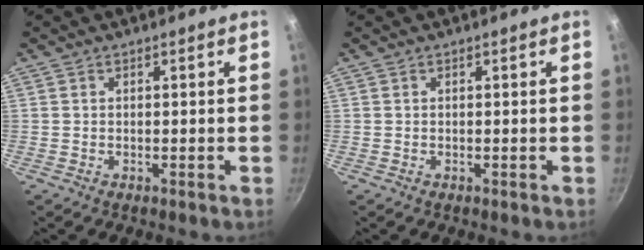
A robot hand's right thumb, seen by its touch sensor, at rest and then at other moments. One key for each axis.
{"total": 0.0}